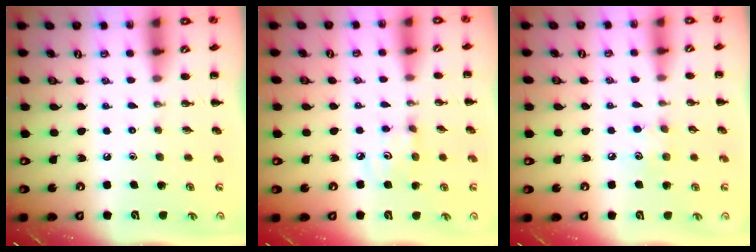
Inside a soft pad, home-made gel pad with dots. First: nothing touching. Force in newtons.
{"total": 3.9, "press": 3.7, "slide": 1.0}
{"total": 6.3, "press": 6.2, "slide": 1.5}